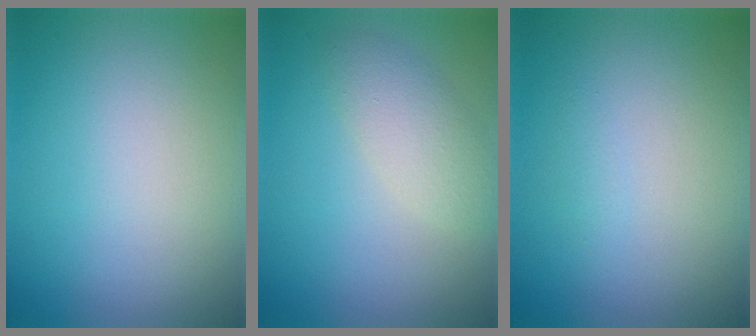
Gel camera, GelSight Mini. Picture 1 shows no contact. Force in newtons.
{"total": 2.8, "press": 2.8, "slide": 0.1}
{"total": 0.6, "press": 0.6, "slide": 0.0}